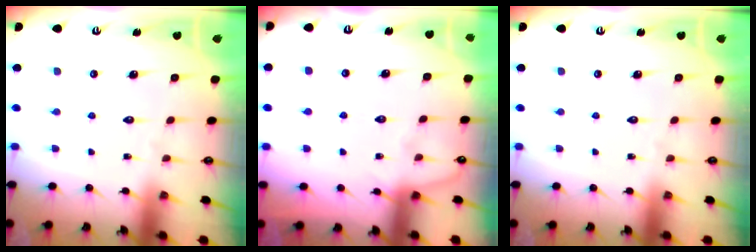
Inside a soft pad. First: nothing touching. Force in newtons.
{"total": 3.6, "press": 3.6, "slide": 0.6}
{"total": 0.0}